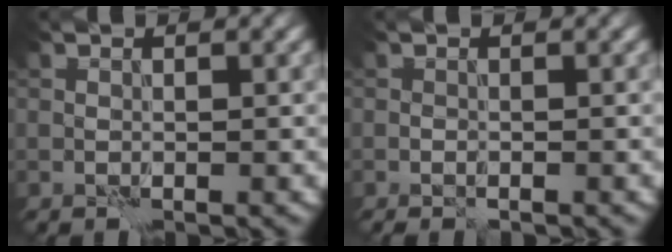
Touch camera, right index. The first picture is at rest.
{"total": 0.7, "force": [-0.7, 0.1, 0.2], "torque": [-0.002, -0.002, -0.010]}